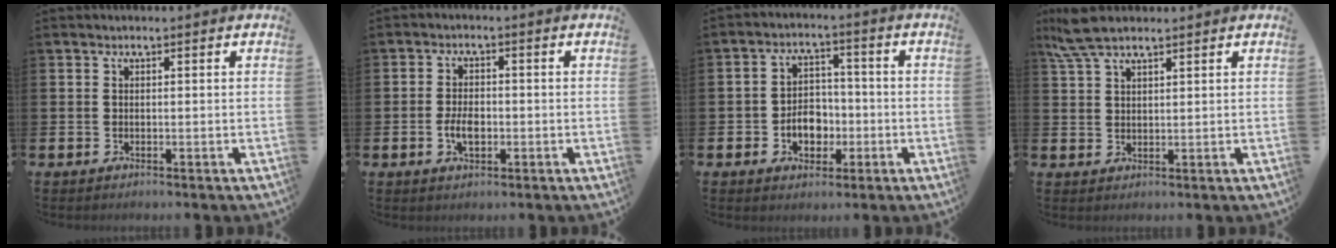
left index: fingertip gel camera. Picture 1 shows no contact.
{"total": 3.4, "force": [-0.7, 2.0, 2.7], "torque": [-0.039, -0.001, -0.015]}
{"total": 5.2, "force": [-1.6, 4.0, 2.9], "torque": [-0.042, 0.004, -0.037]}
{"total": 5.6, "force": [4.5, 1.6, 2.9], "torque": [-0.065, -0.005, 0.084]}